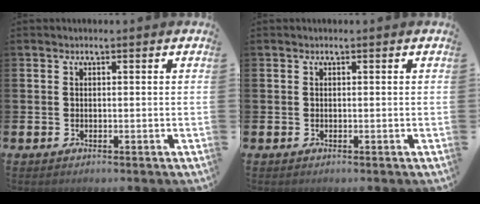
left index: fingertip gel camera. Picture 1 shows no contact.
{"total": 0.0}